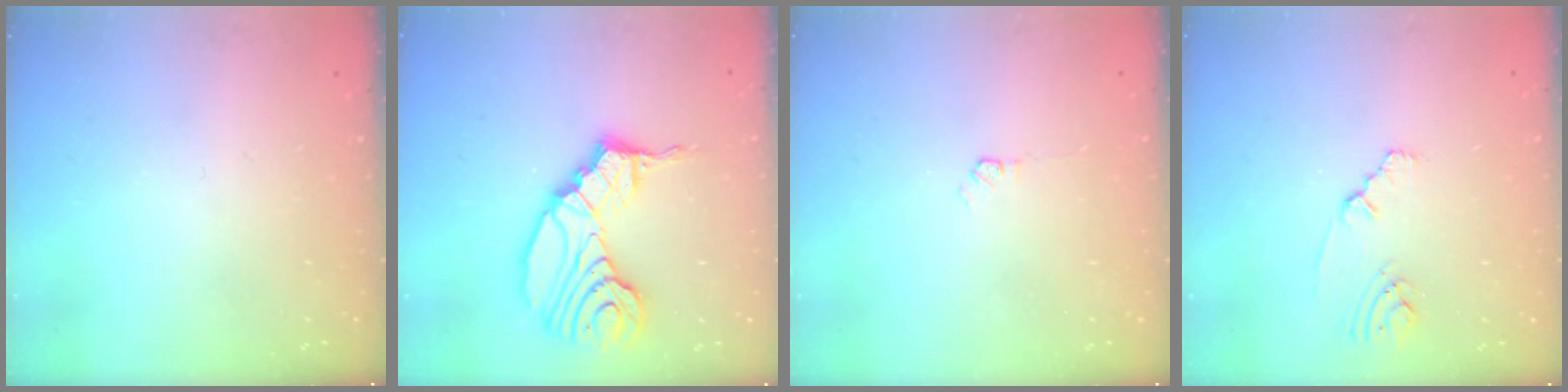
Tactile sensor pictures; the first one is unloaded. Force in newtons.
{"total": 18.1, "press": 17.4, "slide": 4.9}
{"total": 2.3, "press": 2.3, "slide": 0.3}
{"total": 2.7, "press": 2.7, "slide": 0.5}